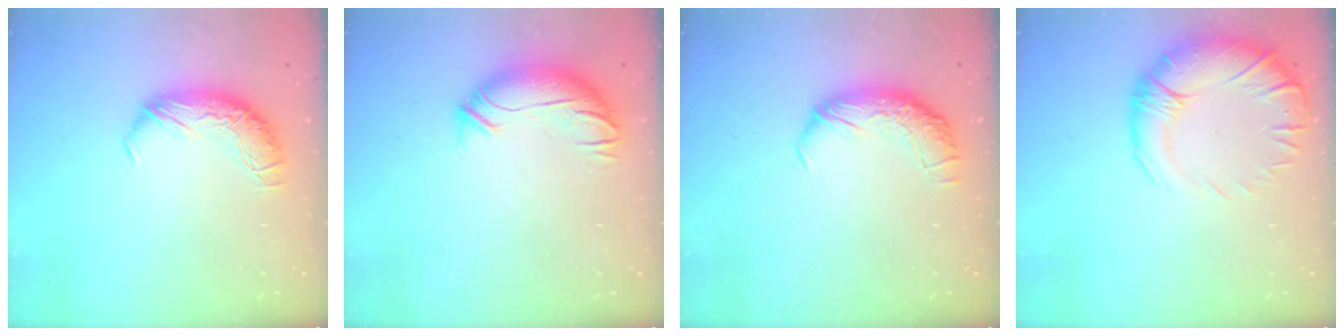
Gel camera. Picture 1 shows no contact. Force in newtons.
{"total": 3.4, "press": 2.3, "slide": 2.5}
{"total": 2.5, "press": 1.2, "slide": 2.2}
{"total": 5.1, "press": 3.2, "slide": 3.9}